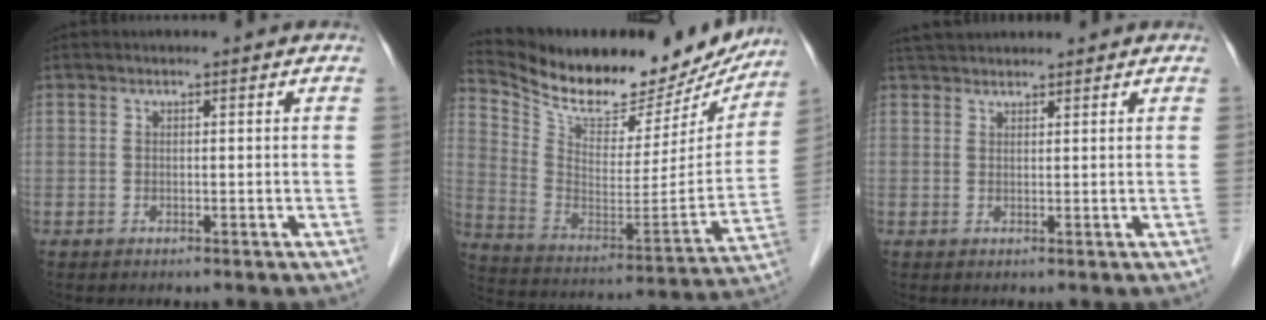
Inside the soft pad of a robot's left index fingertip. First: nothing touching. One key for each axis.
{"total": 25.4, "fx": 22.8, "fy": 6.8, "fz": 9.1, "tx": -0.158, "ty": -0.033, "tz": 0.333}
{"total": 3.2, "fx": 2.9, "fy": 0.7, "fz": 1.0, "tx": -0.011, "ty": 0.034, "tz": 0.048}